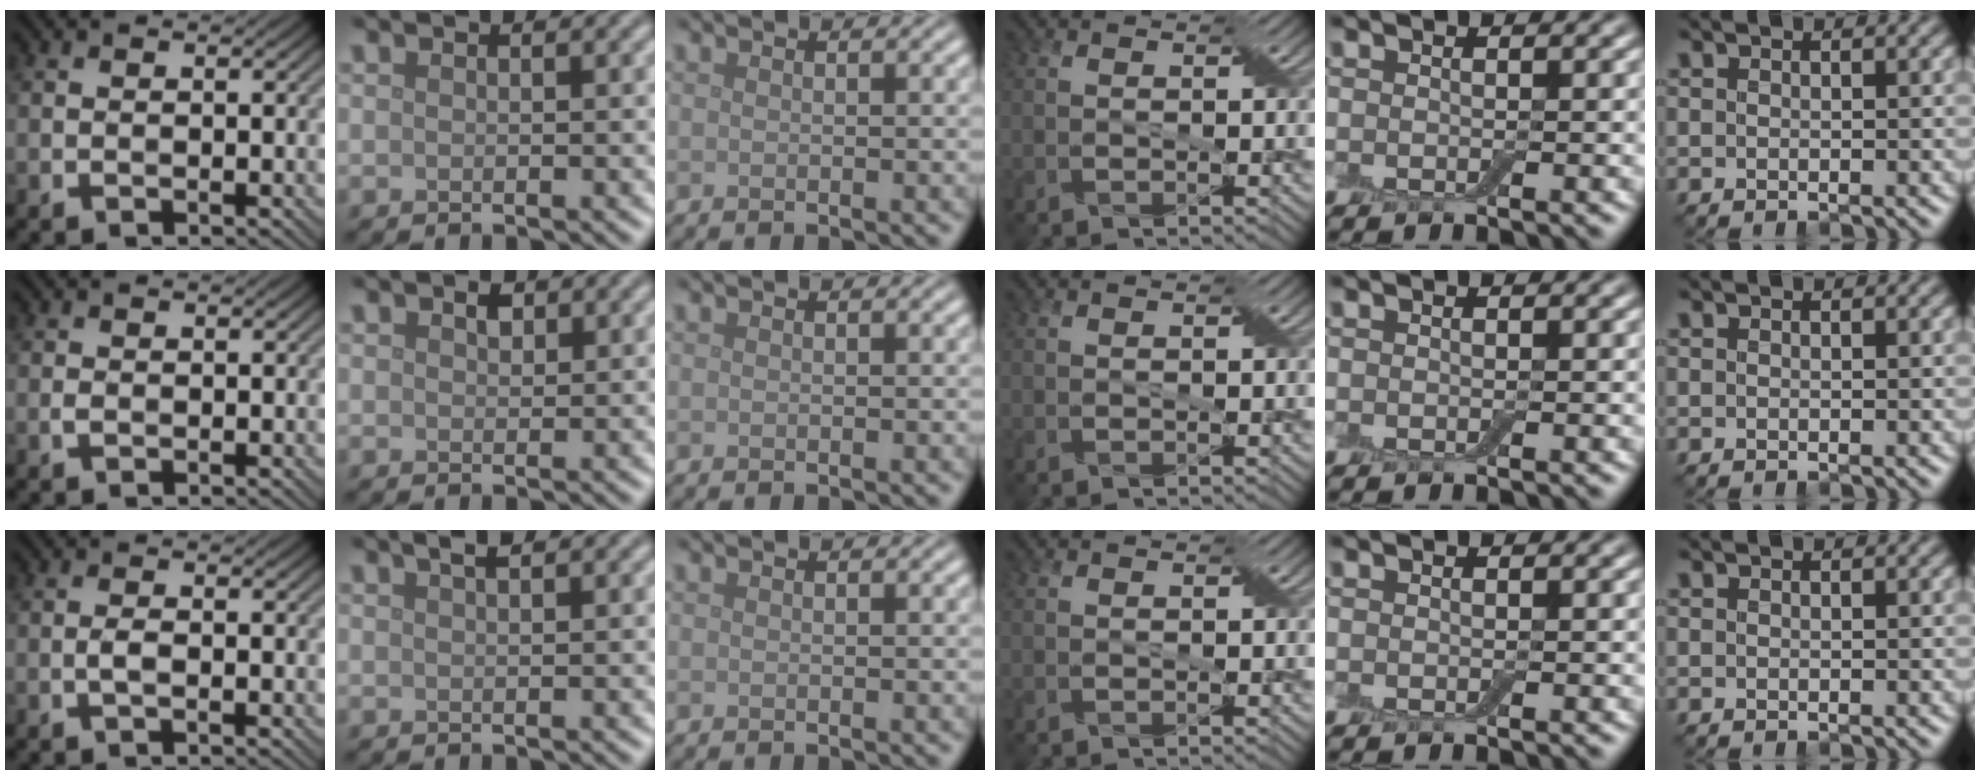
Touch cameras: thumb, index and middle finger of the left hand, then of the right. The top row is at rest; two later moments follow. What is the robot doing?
{"motion": "shake", "object": "box of matches"}